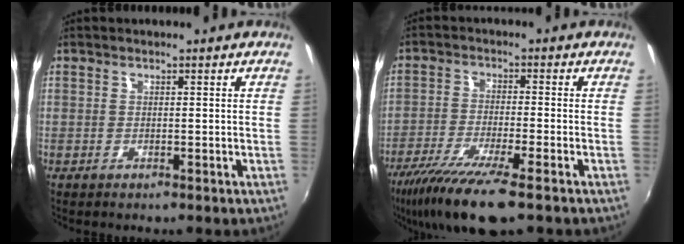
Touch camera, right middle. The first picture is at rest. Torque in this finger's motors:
{"motor_torque": [1.22, -0.91, 0.33, 0.16]}